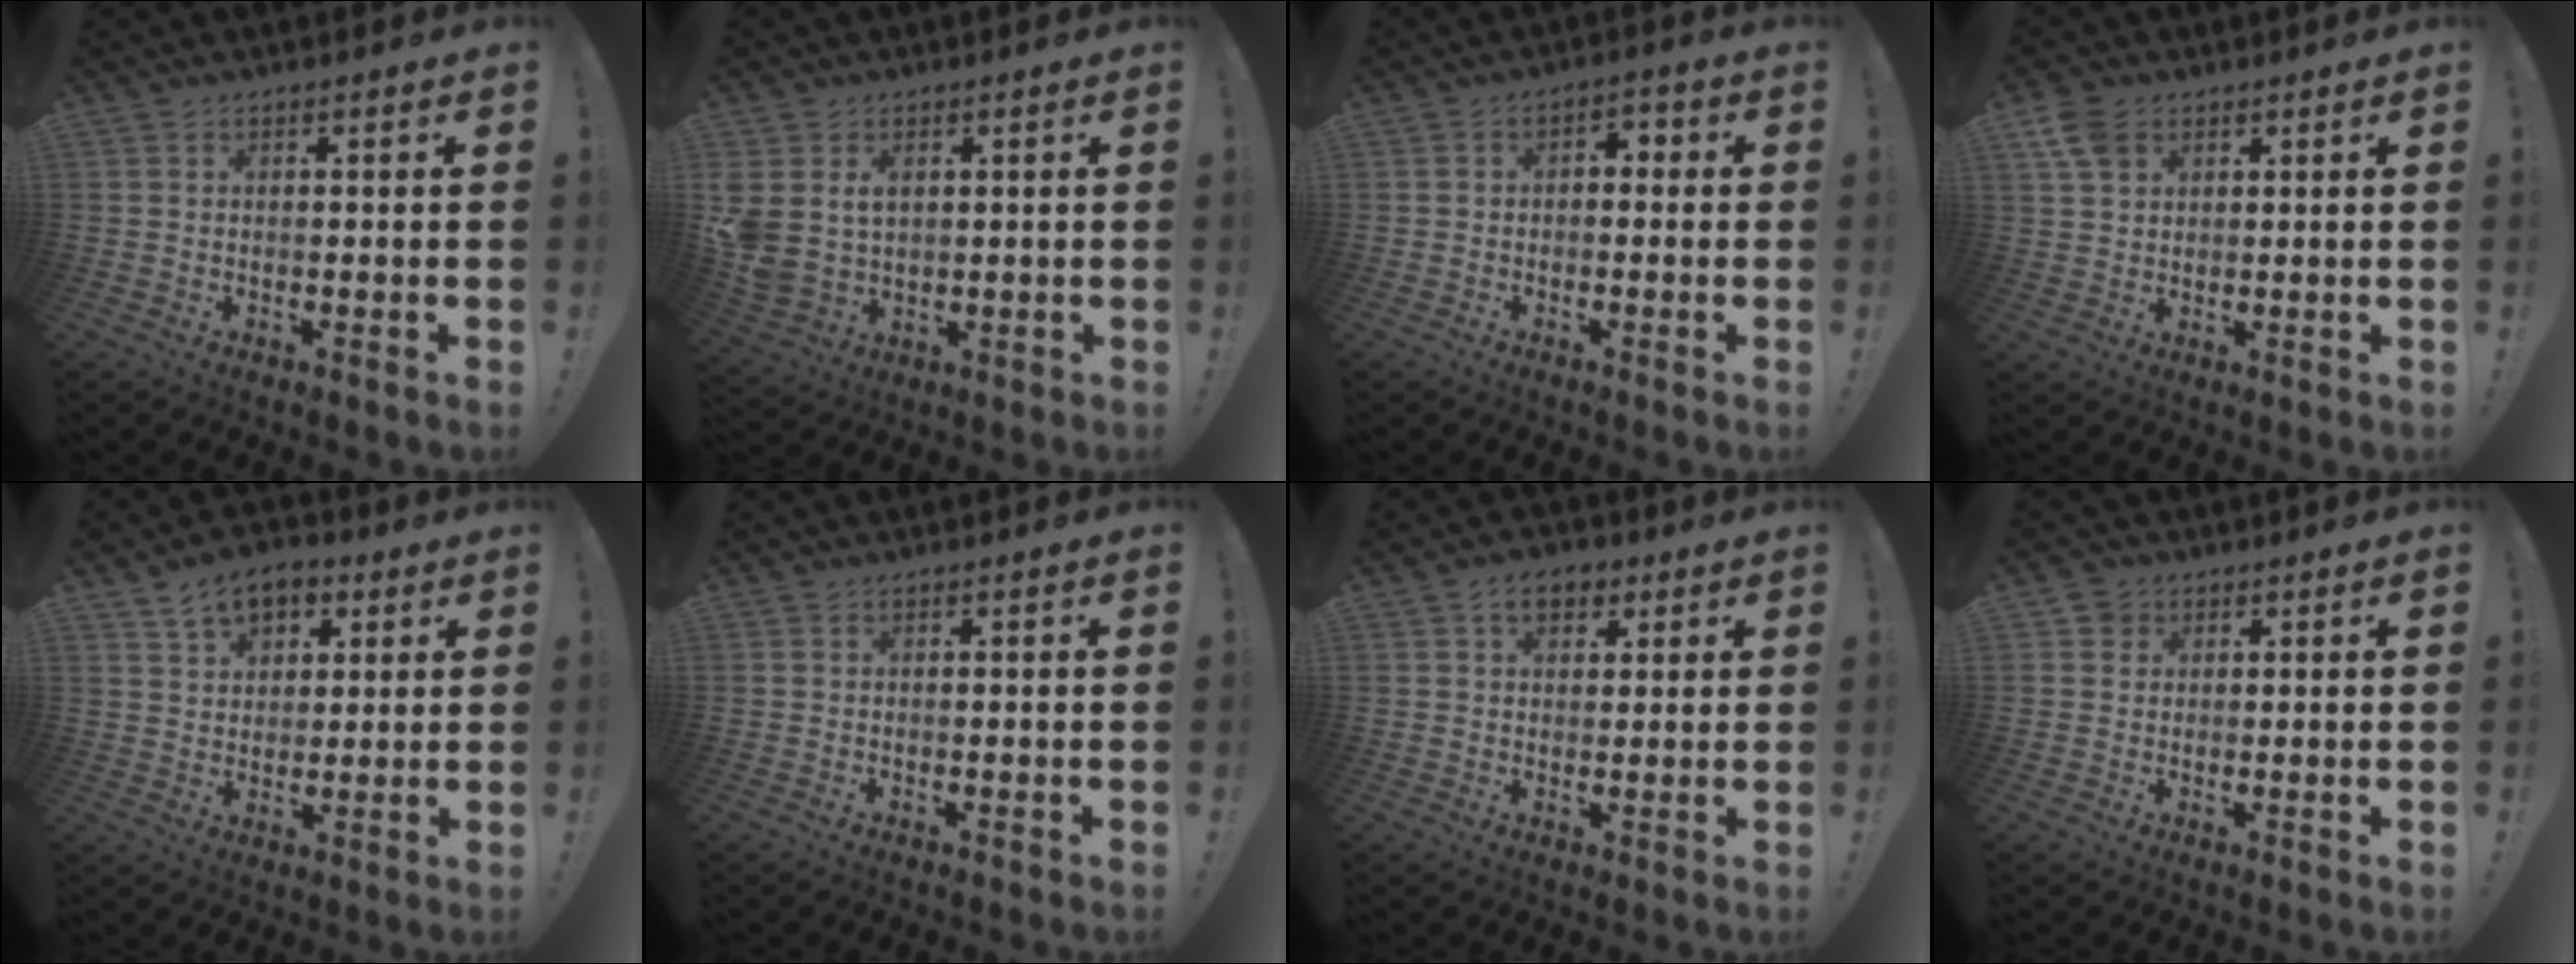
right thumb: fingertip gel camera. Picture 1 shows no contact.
{"total": 7.2, "force": [2.7, 5.4, 3.9], "torque": [-0.078, -0.013, 0.054]}
{"total": 3.0, "force": [-1.6, 2.1, 1.5], "torque": [-0.017, 0.010, -0.032]}
{"total": 6.3, "force": [3.4, 4.2, 3.4], "torque": [-0.058, -0.008, 0.067]}
{"total": 9.8, "force": [5.4, 6.6, 4.8], "torque": [-0.063, -0.021, 0.101]}
{"total": 0.0}
{"total": 6.5, "force": [2.9, 4.5, 3.7], "torque": [-0.040, -0.003, 0.051]}
{"total": 3.2, "force": [1.5, 2.8, 0.7], "torque": [-0.007, -0.003, 0.026]}